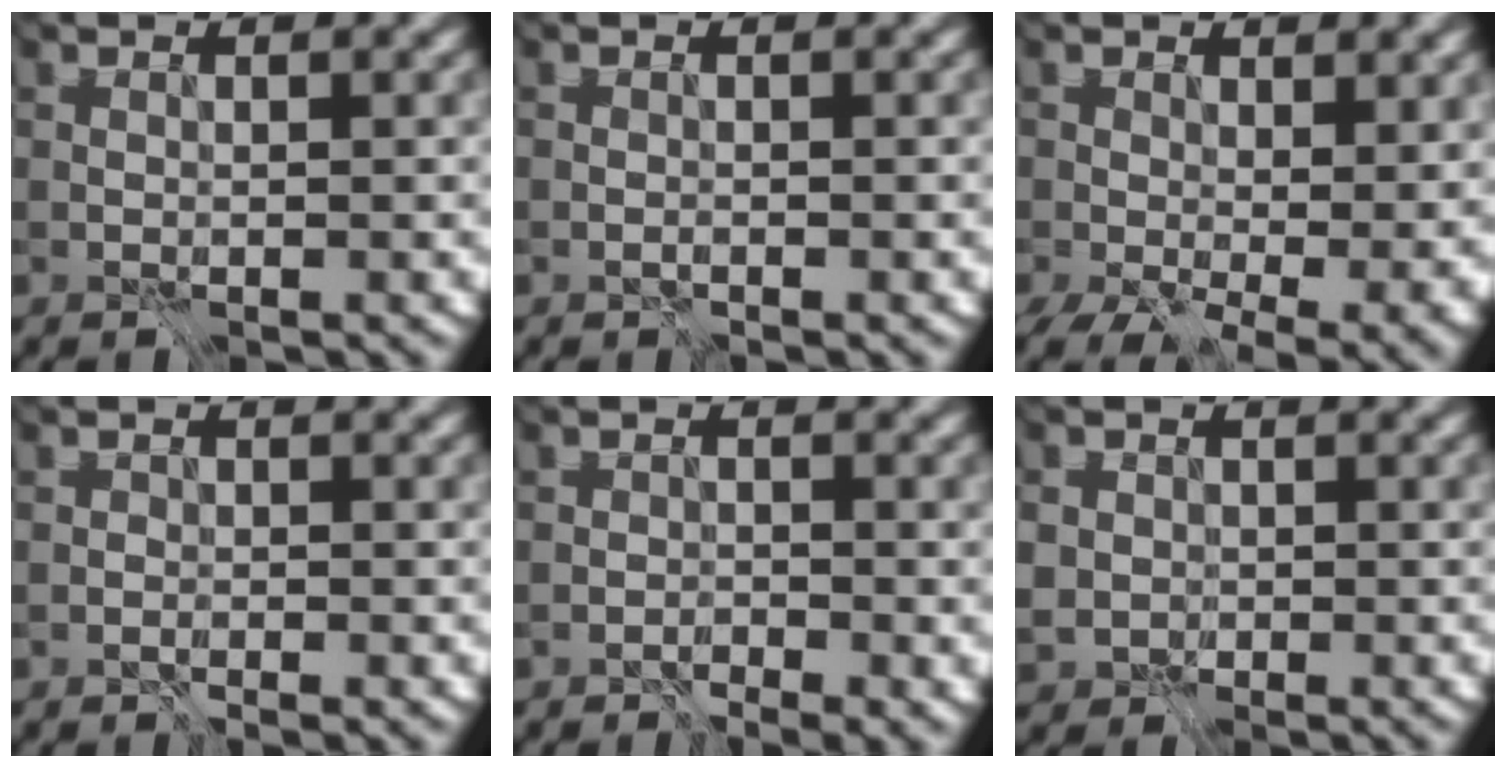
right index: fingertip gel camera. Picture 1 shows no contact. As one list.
[{"total": 1.0, "force": [-0.8, -0.4, -0.2], "torque": [0.010, 0.002, -0.026]}, {"total": 8.8, "force": [-0.2, 5.8, 6.6], "torque": [-0.096, -0.013, 0.037]}, {"total": 1.4, "force": [-1.4, -0.2, -0.3], "torque": [0.011, 0.000, -0.032]}, {"total": 2.7, "force": [-2.7, 0.1, 0.0], "torque": [0.010, -0.001, -0.051]}, {"total": 4.5, "force": [0.9, 4.1, 1.5], "torque": [-0.061, 0.015, 0.028]}]